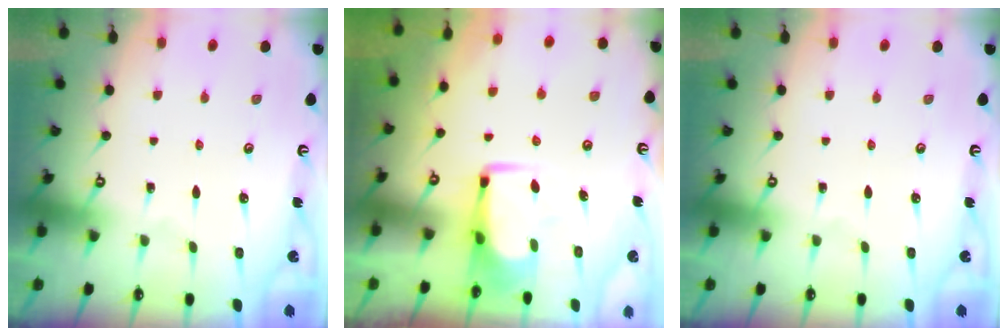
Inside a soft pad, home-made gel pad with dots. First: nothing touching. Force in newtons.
{"total": 0.0}
{"total": 0.0}